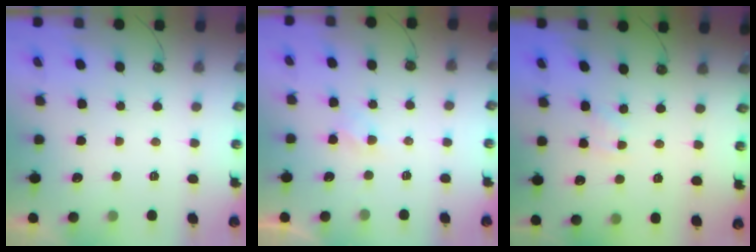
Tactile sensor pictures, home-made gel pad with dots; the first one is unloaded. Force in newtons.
{"total": 2.8, "press": 2.7, "slide": 0.6}
{"total": 1.5, "press": 1.4, "slide": 0.3}